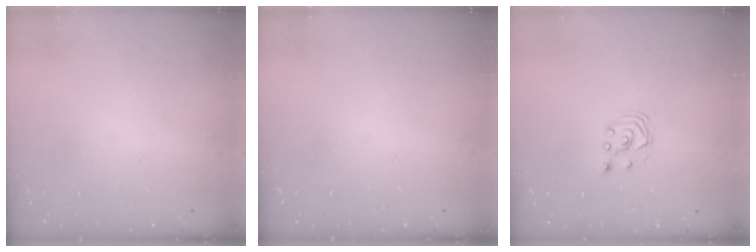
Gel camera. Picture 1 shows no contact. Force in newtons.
{"total": 0.0}
{"total": 2.6, "press": 2.6, "slide": 0.3}